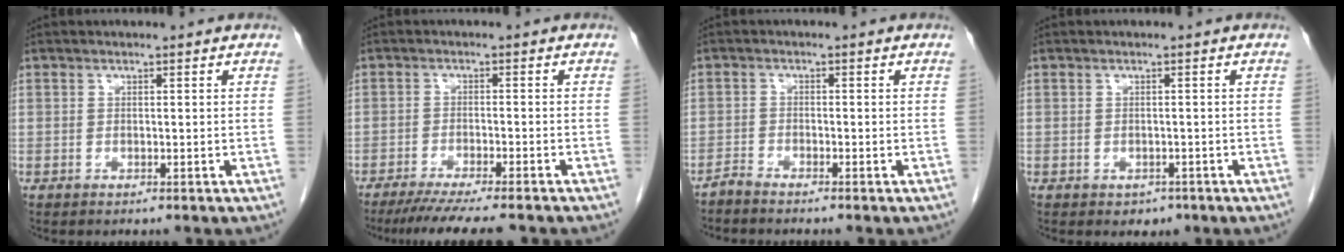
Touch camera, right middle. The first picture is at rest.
{"total": 10.4, "force": [-8.9, 0.2, 5.4], "torque": [-0.065, -0.023, -0.134]}
{"total": 2.4, "force": [-2.3, -0.2, 0.4], "torque": [-0.013, -0.010, -0.051]}
{"total": 1.6, "force": [-0.9, 1.2, 0.6], "torque": [-0.006, 0.002, -0.004]}